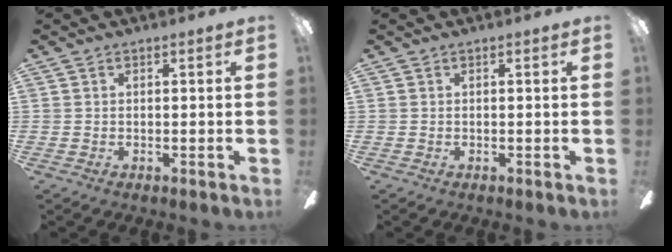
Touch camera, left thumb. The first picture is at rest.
{"total": 0.0}